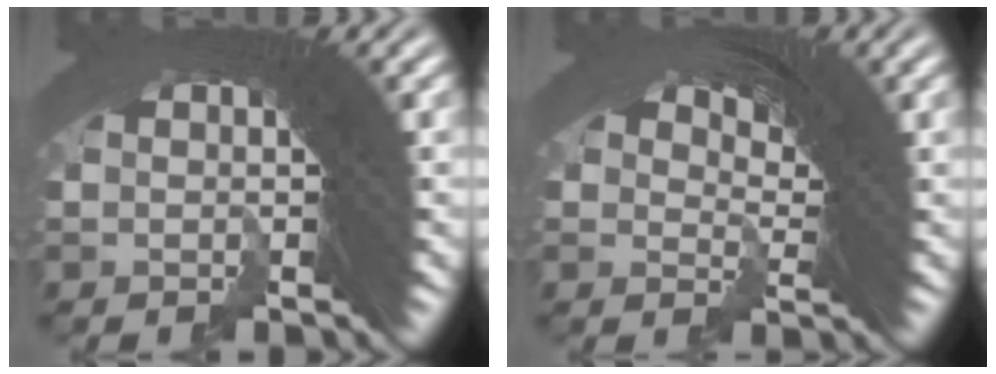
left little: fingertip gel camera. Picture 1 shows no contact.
{"total": 3.2, "force": [1.2, 1.4, 2.6], "torque": [-0.045, -0.008, 0.026]}